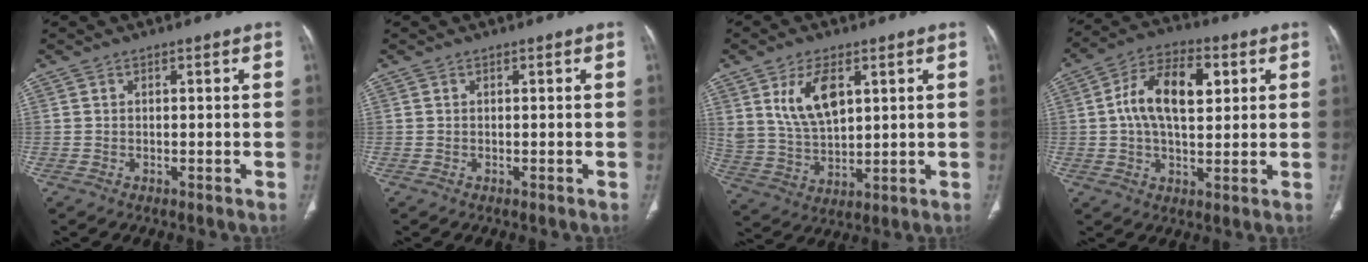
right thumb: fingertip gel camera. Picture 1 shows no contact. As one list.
[{"total": 0.0}, {"total": 10.6, "force": [4.3, 5.6, 7.9], "torque": [-0.140, -0.019, 0.094]}, {"total": 13.3, "force": [2.8, 7.2, 10.8], "torque": [-0.179, 0.012, 0.042]}]